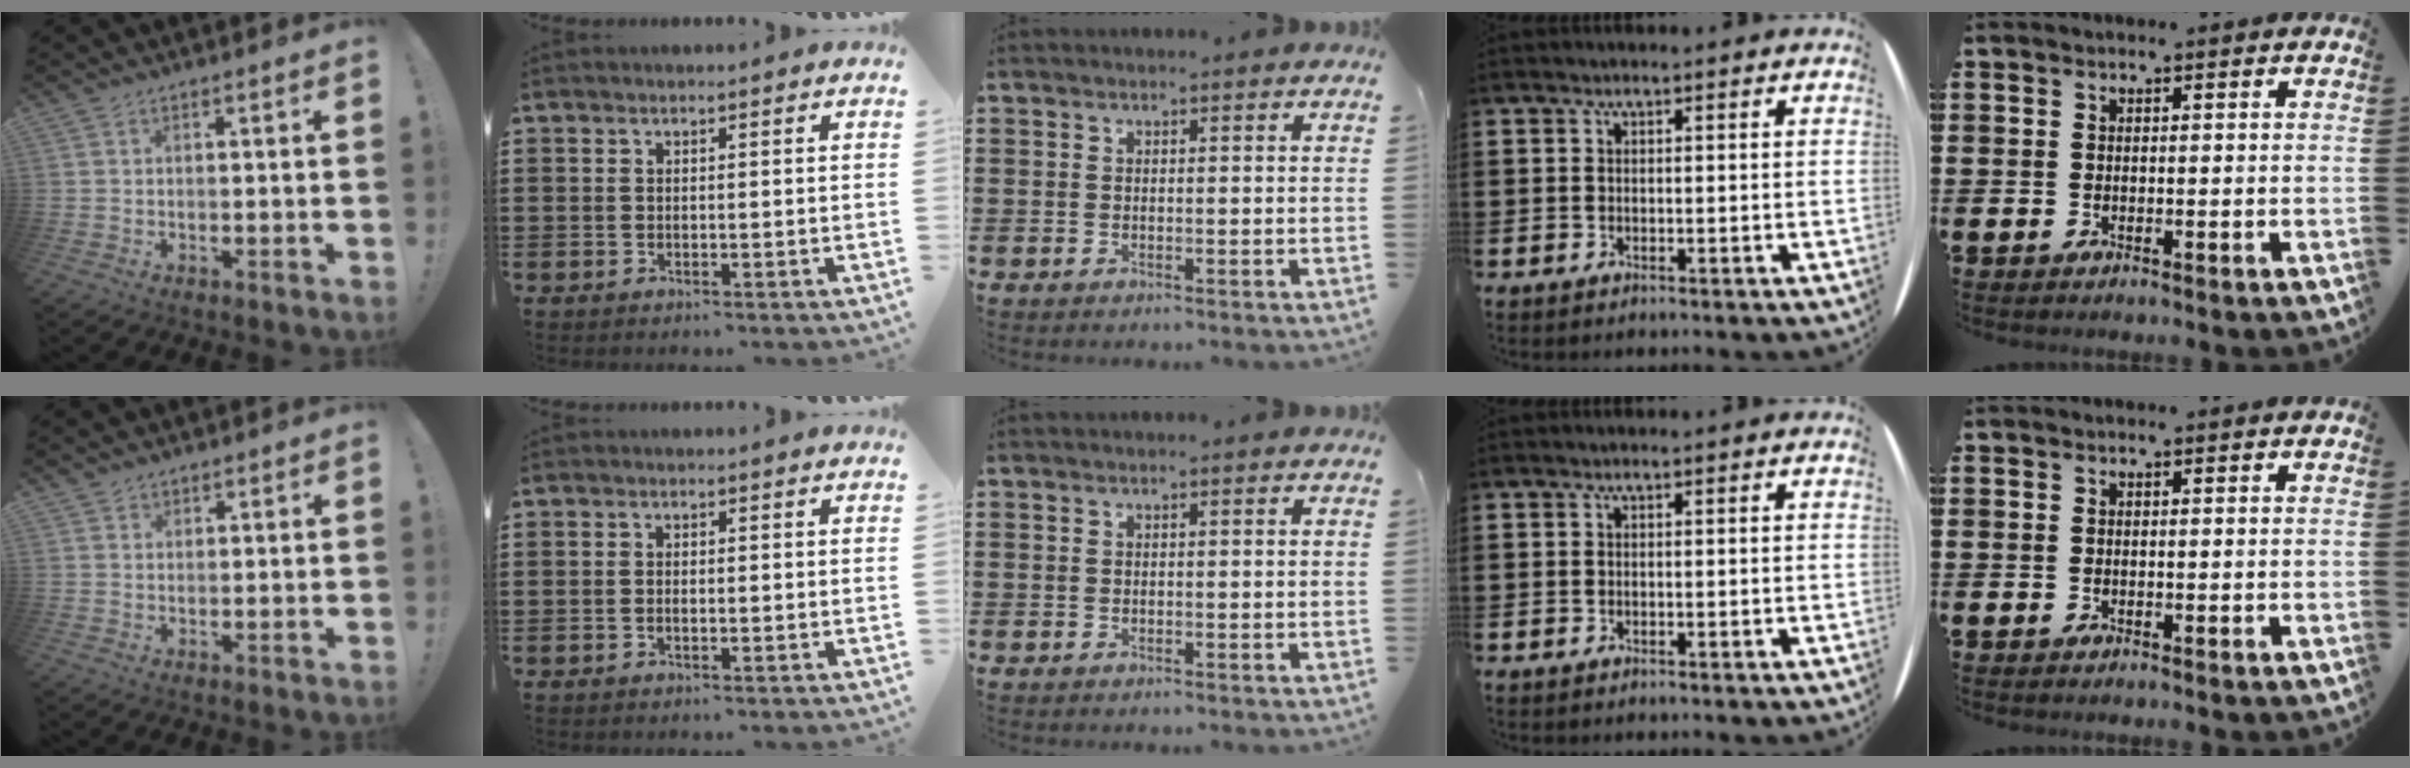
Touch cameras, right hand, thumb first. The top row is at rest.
{"thumb": {"total": 1.5, "force": [1.2, 0.9, 0.1], "torque": [0.005, -0.008, 0.020]}, "index": {"total": 0.6, "force": [-0.3, 0.2, 0.5], "torque": [-0.011, -0.004, -0.004]}}